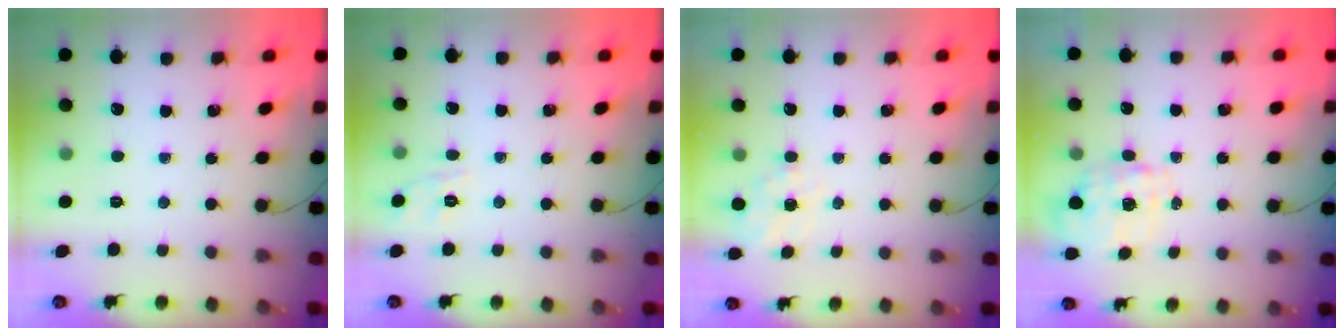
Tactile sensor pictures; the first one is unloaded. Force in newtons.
{"total": 2.0, "press": 0.7, "slide": 1.9}
{"total": 6.5, "press": 6.3, "slide": 1.5}
{"total": 1.5, "press": 1.4, "slide": 0.5}